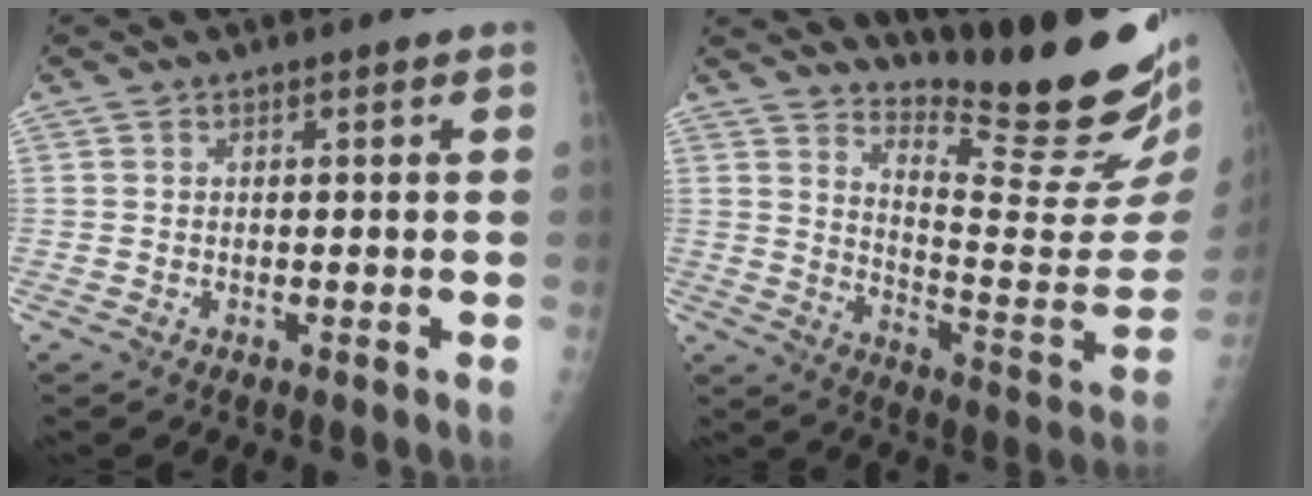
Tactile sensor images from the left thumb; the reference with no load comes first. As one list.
[{"total": 21.9, "force": [17.7, 2.9, 12.5], "torque": [-0.161, -0.167, 0.252]}]